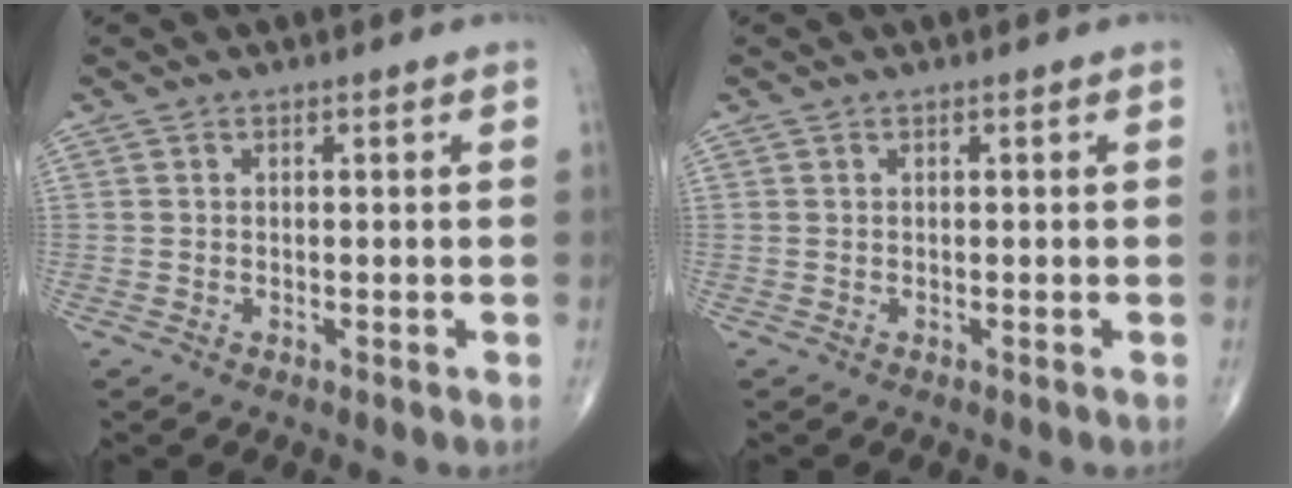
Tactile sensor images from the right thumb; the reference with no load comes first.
{"total": 0.0}